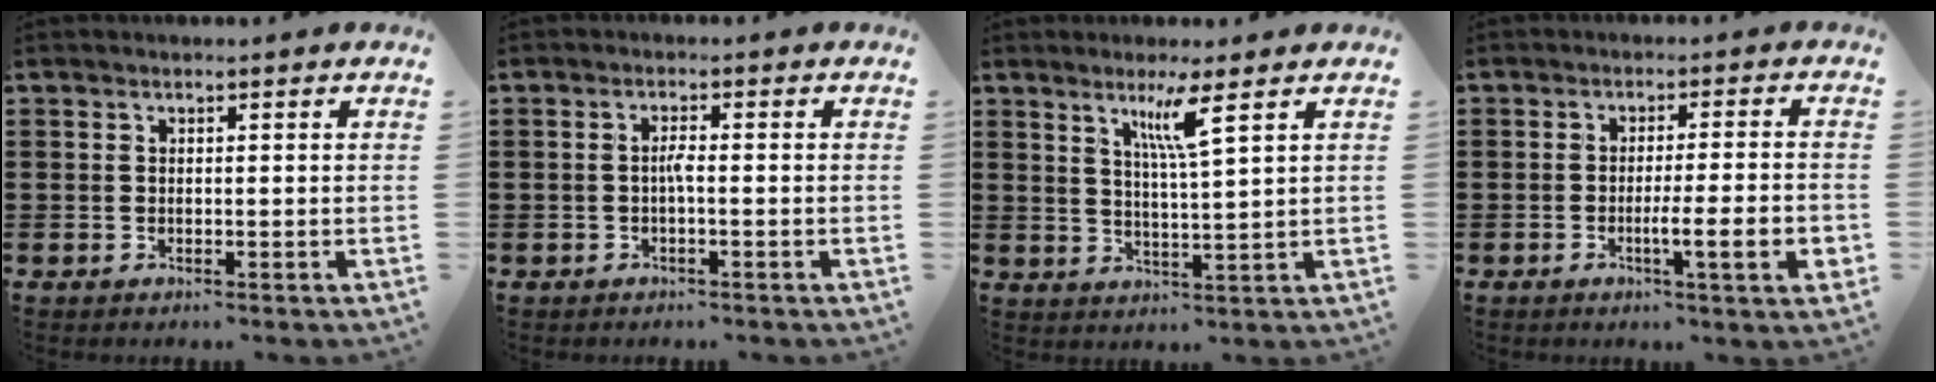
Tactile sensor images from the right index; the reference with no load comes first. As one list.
[{"total": 1.7, "force": [-0.4, 0.2, 1.6], "torque": [-0.034, 0.002, -0.009]}, {"total": 5.2, "force": [3.2, -0.4, 4.2], "torque": [-0.084, -0.006, 0.050]}, {"total": 6.8, "force": [-2.1, 0.3, 6.4], "torque": [-0.102, -0.012, -0.034]}]